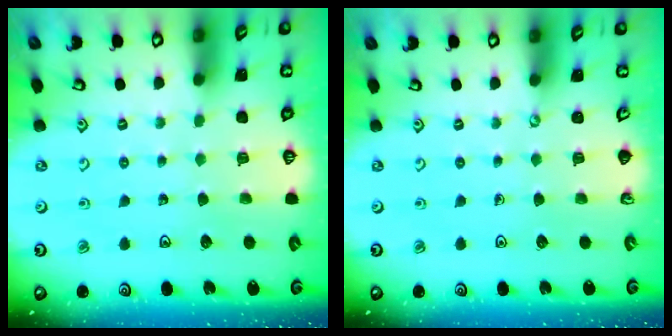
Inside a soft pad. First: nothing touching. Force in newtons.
{"total": 0.0}